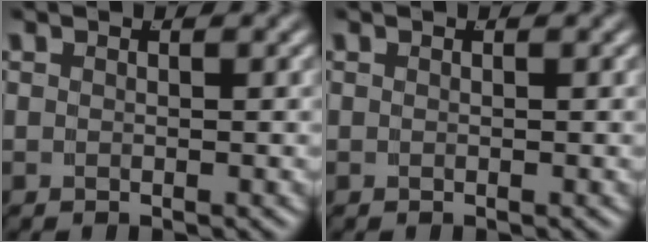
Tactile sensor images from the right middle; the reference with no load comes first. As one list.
[{"total": 0.0}]